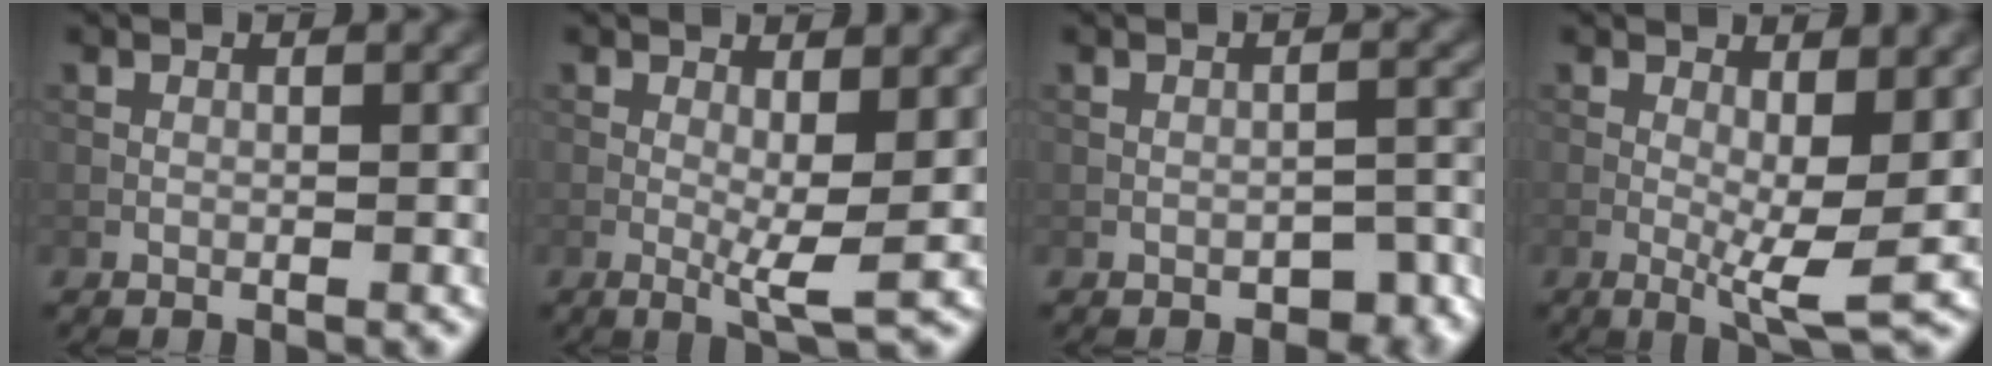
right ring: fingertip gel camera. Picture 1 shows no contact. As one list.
[{"total": 3.5, "force": [0.1, 0.6, 3.5], "torque": [-0.061, -0.009, 0.001]}, {"total": 2.6, "force": [-1.7, 1.3, 1.3], "torque": [-0.014, 0.002, -0.018]}, {"total": 5.1, "force": [0.1, 1.1, 5.0], "torque": [-0.082, -0.012, 0.000]}]